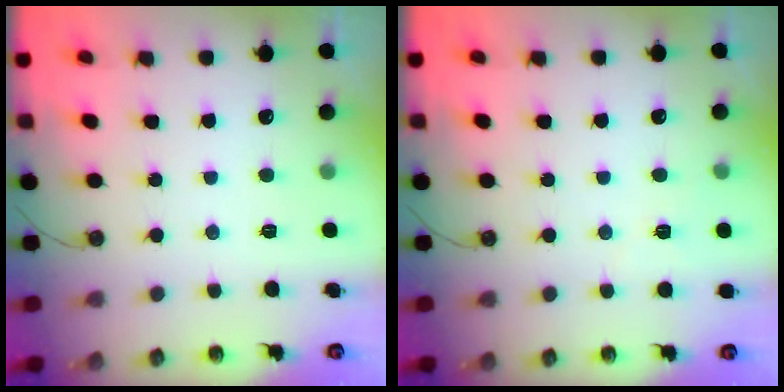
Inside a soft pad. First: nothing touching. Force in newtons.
{"total": 4.2, "press": 3.4, "slide": 2.4}